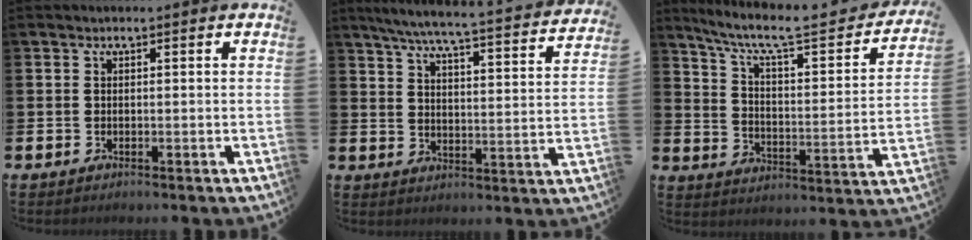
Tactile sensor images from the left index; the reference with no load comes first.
{"total": 6.3, "force": [5.6, 0.2, 2.9], "torque": [-0.069, -0.046, 0.090]}
{"total": 8.0, "force": [6.3, 1.8, 4.5], "torque": [-0.100, -0.050, 0.096]}